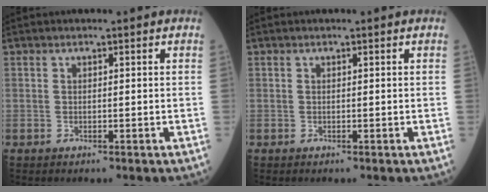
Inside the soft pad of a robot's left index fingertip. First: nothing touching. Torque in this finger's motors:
{"motor_torque": [-0.14, 0.17, -0.02, -0.01]}